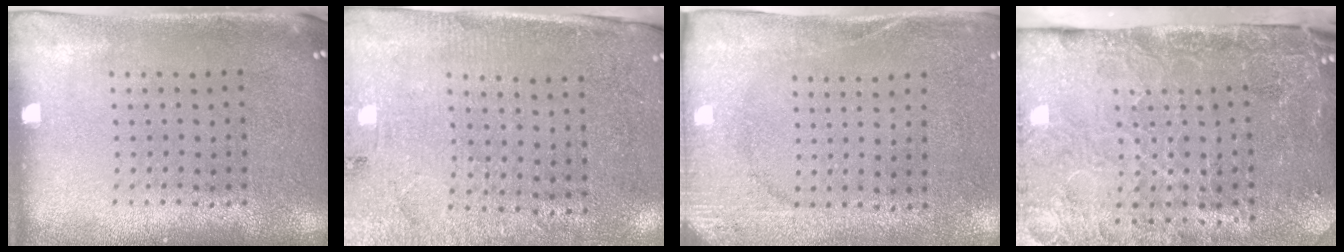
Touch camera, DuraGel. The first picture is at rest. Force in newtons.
{"total": 2.8, "press": 2.6, "slide": 1.2}
{"total": 2.6, "press": 2.0, "slide": 1.6}
{"total": 4.6, "press": 3.7, "slide": 2.8}